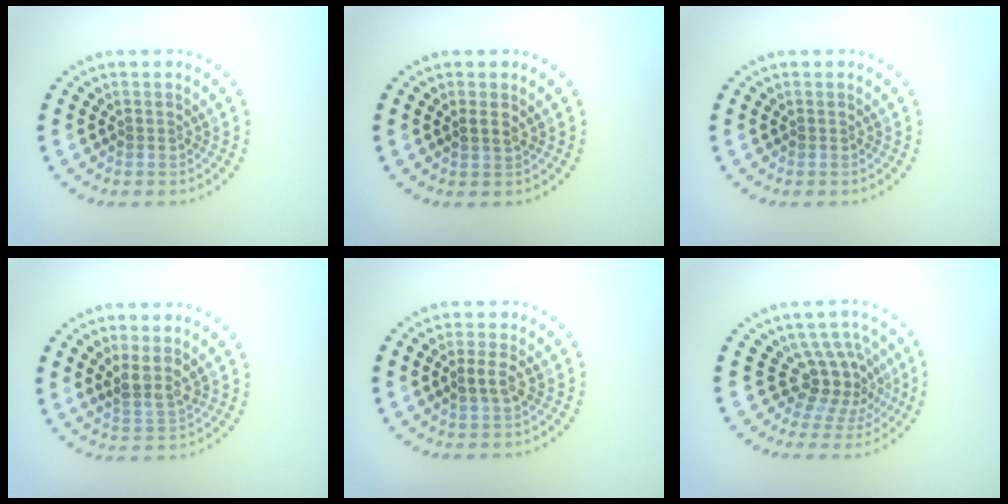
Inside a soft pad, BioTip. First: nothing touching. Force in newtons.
{"total": 0.6, "press": 0.5, "slide": 0.3}
{"total": 0.0}
{"total": 2.5, "press": 2.0, "slide": 1.5}
{"total": 1.8, "press": 1.7, "slide": 0.5}
{"total": 3.8, "press": 2.7, "slide": 2.7}